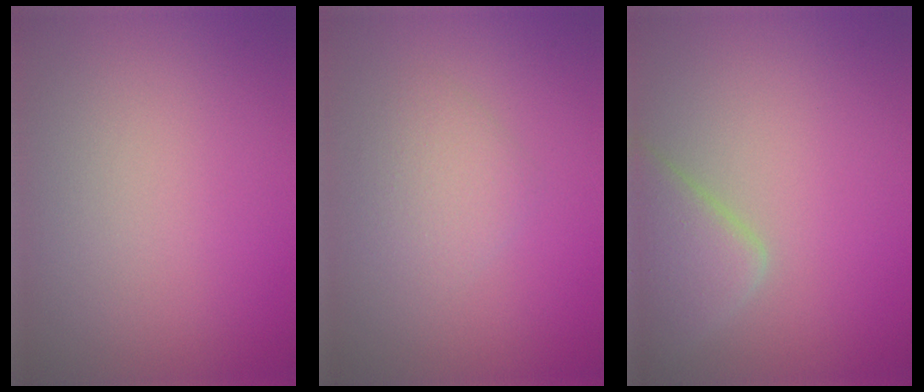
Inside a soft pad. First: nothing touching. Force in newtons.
{"total": 2.1, "press": 2.1, "slide": 0.1}
{"total": 4.1, "press": 4.1, "slide": 0.1}